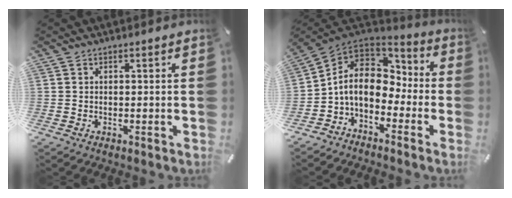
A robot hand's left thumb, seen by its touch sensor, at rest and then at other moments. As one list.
[{"total": 9.8, "force": [-2.0, 7.7, 5.6], "torque": [-0.130, 0.009, -0.039]}]